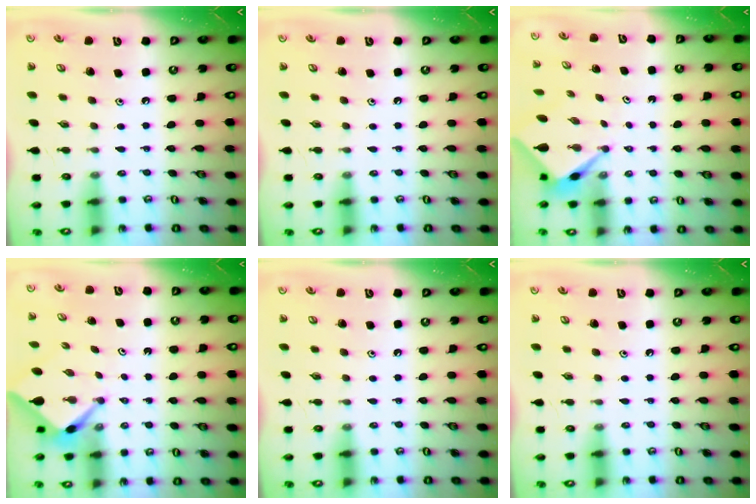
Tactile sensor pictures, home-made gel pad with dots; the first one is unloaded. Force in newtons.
{"total": 0.0}
{"total": 2.6, "press": 2.6, "slide": 0.1}
{"total": 2.5, "press": 2.5, "slide": 0.2}
{"total": 0.0}
{"total": 0.0}